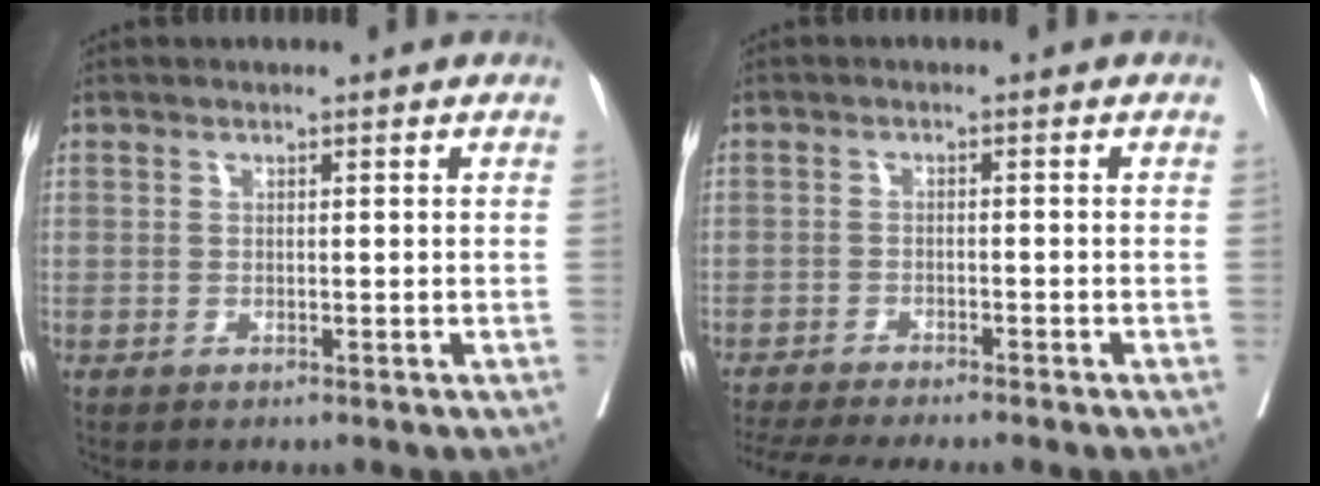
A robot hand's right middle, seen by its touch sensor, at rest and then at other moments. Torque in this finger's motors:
{"motor_torque": [1.04, -1.10, 0.13, 0.08]}